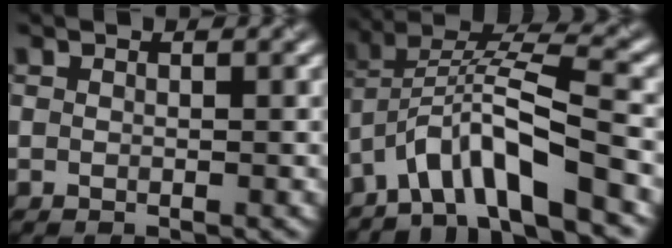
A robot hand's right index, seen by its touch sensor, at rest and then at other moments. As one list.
[{"total": 7.7, "force": [-5.3, 1.3, 5.4], "torque": [-0.092, 0.024, -0.089]}]